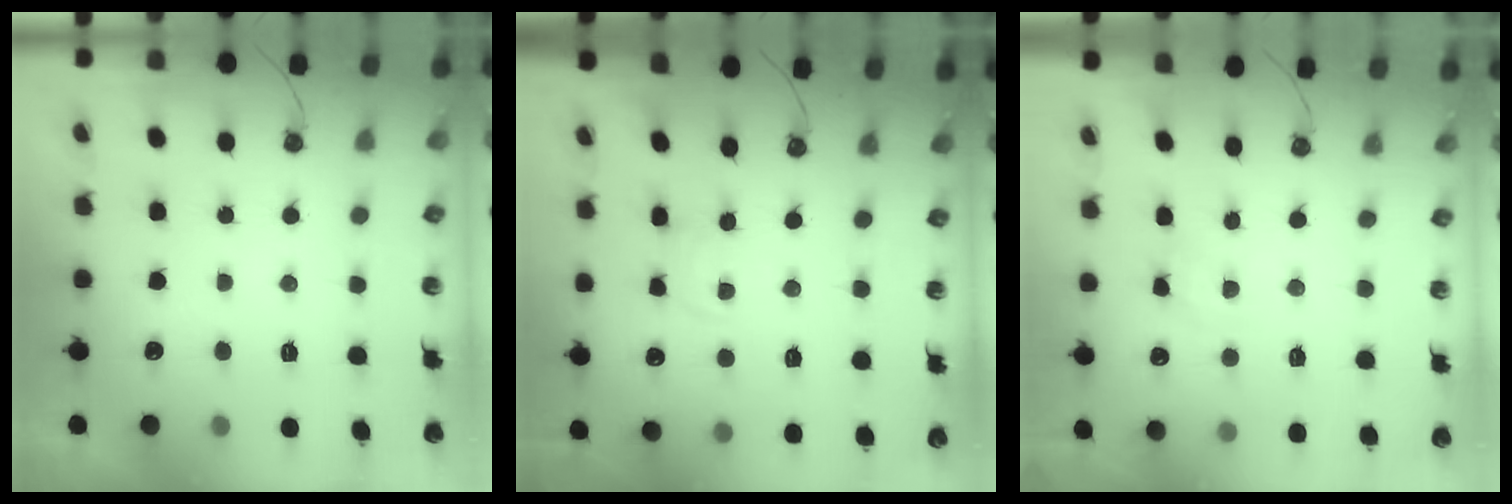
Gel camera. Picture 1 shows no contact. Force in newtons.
{"total": 2.9, "press": 2.8, "slide": 0.5}
{"total": 5.4, "press": 5.4, "slide": 0.5}